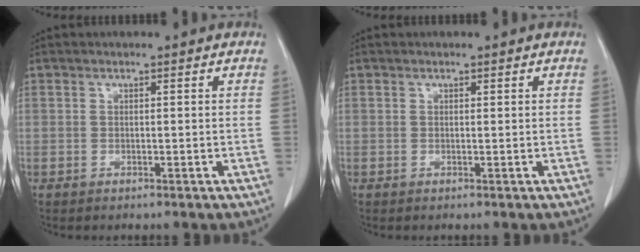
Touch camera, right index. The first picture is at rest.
{"total": 0.0}